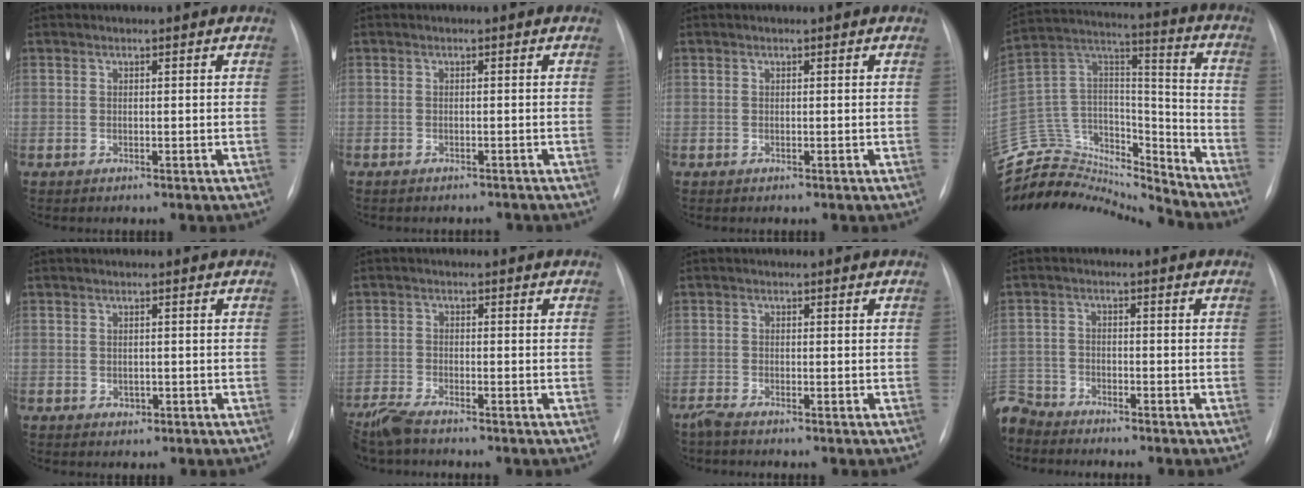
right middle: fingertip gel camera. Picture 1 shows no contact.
{"total": 3.2, "force": [-2.8, 1.1, 0.9], "torque": [-0.009, 0.001, -0.033]}
{"total": 0.0}
{"total": 24.7, "force": [-23.8, 4.8, 4.7], "torque": [-0.120, 0.050, -0.390]}
{"total": 1.0, "force": [-0.3, 0.8, 0.5], "torque": [-0.006, 0.000, -0.002]}
{"total": 5.0, "force": [-4.3, 0.4, 2.4], "torque": [-0.054, -0.018, -0.085]}
{"total": 1.4, "force": [-1.2, -0.1, 0.7], "torque": [-0.023, -0.006, -0.030]}
{"total": 6.8, "force": [-6.4, 2.3, 0.4], "torque": [-0.013, -0.005, -0.127]}